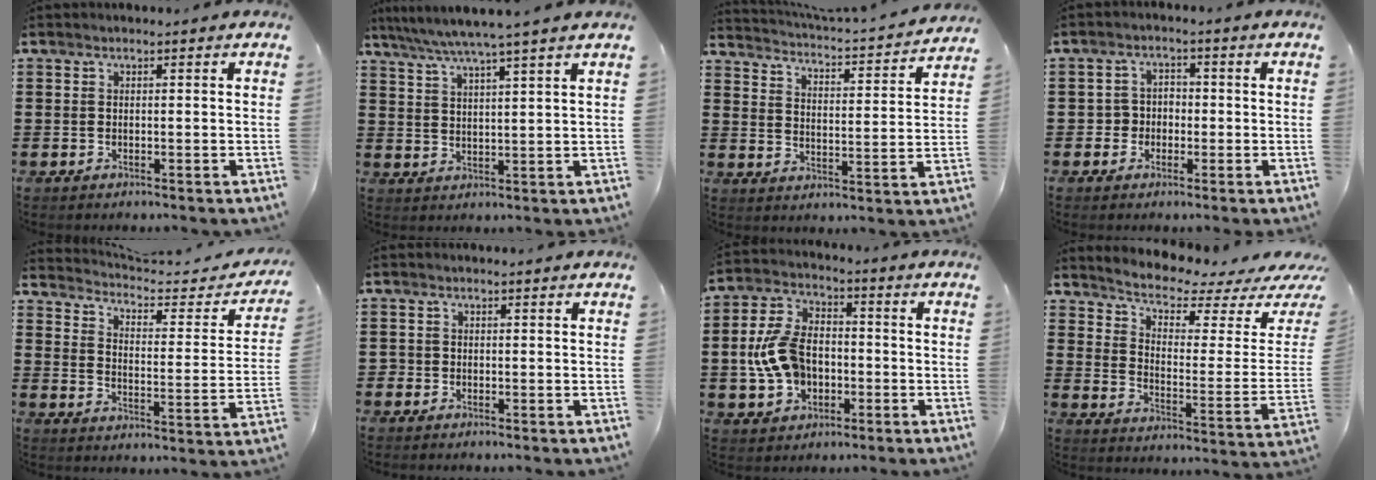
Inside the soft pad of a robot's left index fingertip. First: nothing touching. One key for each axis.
{"total": 5.0, "fx": 4.1, "fy": -0.9, "fz": 2.6, "tx": -0.062, "ty": -0.021, "tz": 0.070}
{"total": 2.4, "fx": 2.3, "fy": -0.4, "fz": 0.4, "tx": -0.027, "ty": -0.032, "tz": 0.028}
{"total": 3.0, "fx": -1.0, "fy": 2.6, "fz": 0.9, "tx": -0.027, "ty": 0.007, "tz": -0.025}
{"total": 3.2, "fx": 3.0, "fy": 0.4, "fz": 1.1, "tx": -0.043, "ty": -0.025, "tz": 0.042}
{"total": 0.7, "fx": -0.2, "fy": 0.7, "fz": 0.1, "tx": -0.004, "ty": 0.003, "tz": -0.004}
{"total": 9.6, "fx": -1.5, "fy": 6.6, "fz": 6.8, "tx": -0.166, "ty": 0.010, "tz": -0.031}
{"total": 4.3, "fx": 3.7, "fy": 0.6, "fz": 2.1, "tx": -0.054, "ty": -0.037, "tz": 0.055}